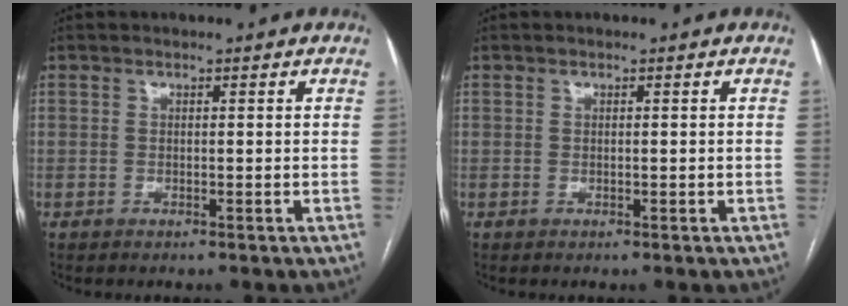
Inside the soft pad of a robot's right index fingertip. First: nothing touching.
{"total": 0.0}